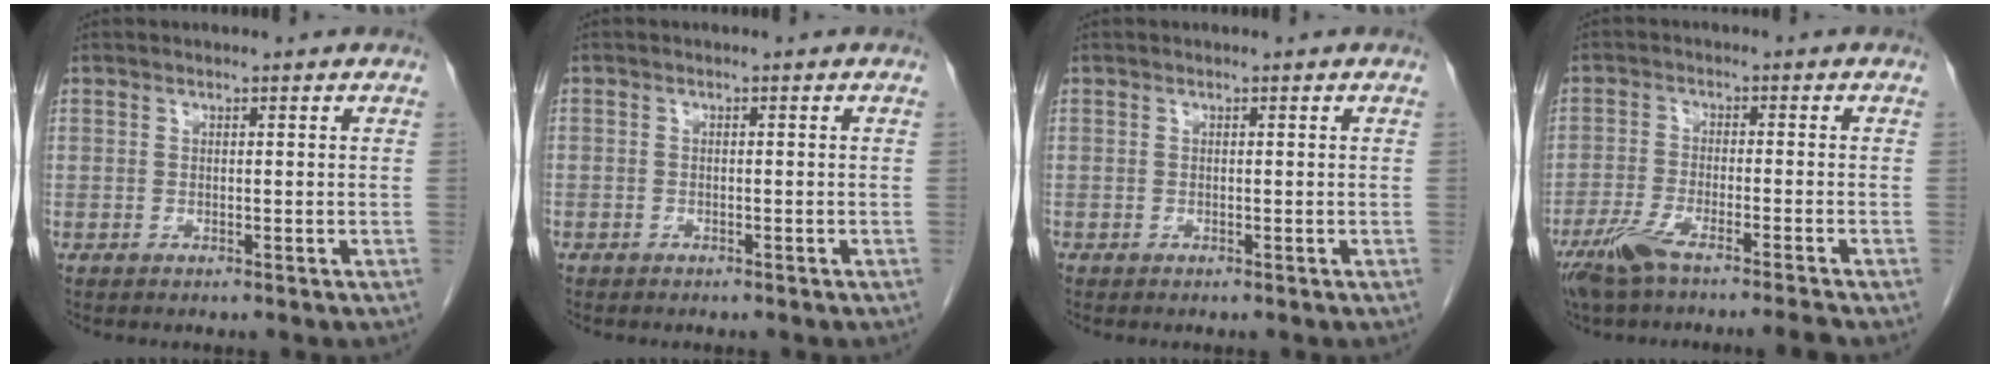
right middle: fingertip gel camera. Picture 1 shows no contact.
{"total": 0.8, "force": [-0.6, 0.5, 0.1], "torque": [-0.010, 0.002, -0.011]}
{"total": 0.0}
{"total": 8.0, "force": [-6.4, -0.4, 4.8], "torque": [-0.088, -0.017, -0.114]}